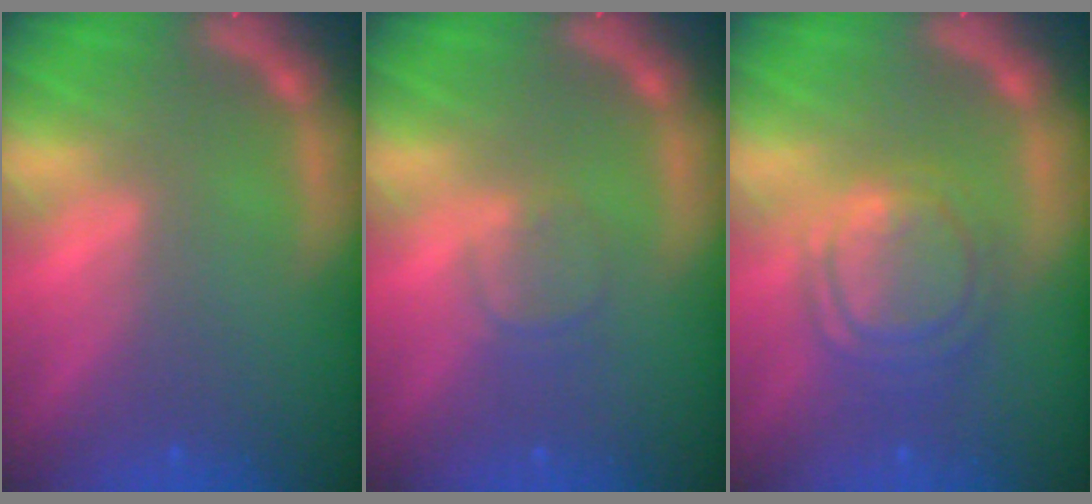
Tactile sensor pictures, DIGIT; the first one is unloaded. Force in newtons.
{"total": 1.9}
{"total": 6.1}